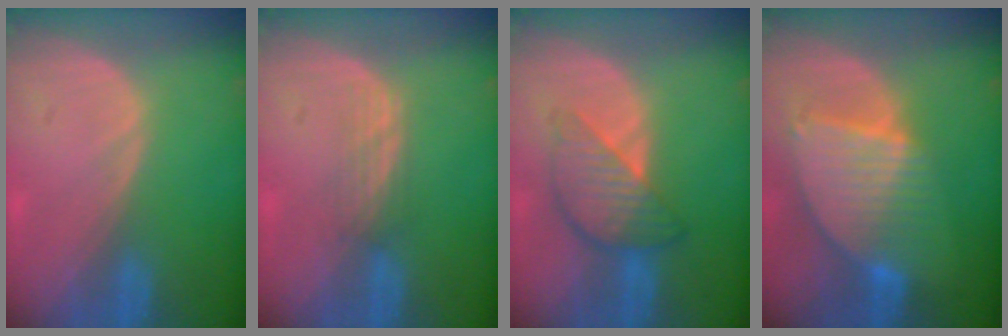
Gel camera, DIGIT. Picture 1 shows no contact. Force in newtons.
{"total": 2.4, "press": 2.3, "slide": 0.8}
{"total": 6.2, "press": 6.2, "slide": 0.4}
{"total": 8.6, "press": 7.5, "slide": 4.1}